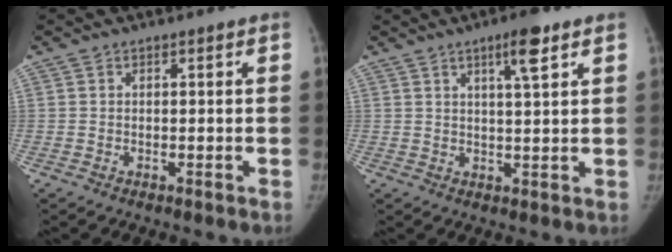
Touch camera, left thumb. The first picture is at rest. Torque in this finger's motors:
{"motor_torque": [0.19, -0.06, 0.44, 0.12, 0.20]}